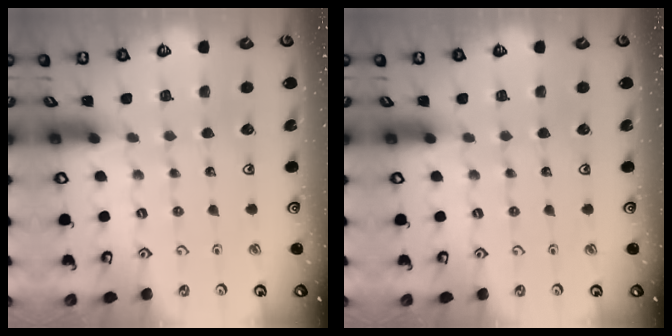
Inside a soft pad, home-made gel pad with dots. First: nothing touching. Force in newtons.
{"total": 0.0}